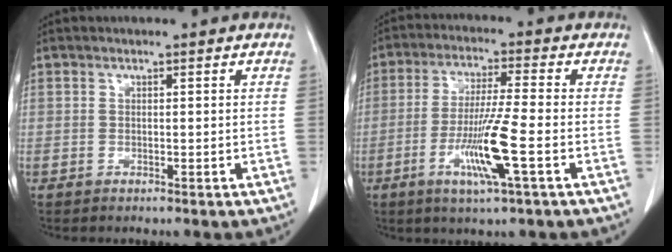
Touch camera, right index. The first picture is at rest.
{"total": 9.9, "force": [-3.2, -0.5, 9.4], "torque": [-0.184, -0.014, -0.060]}